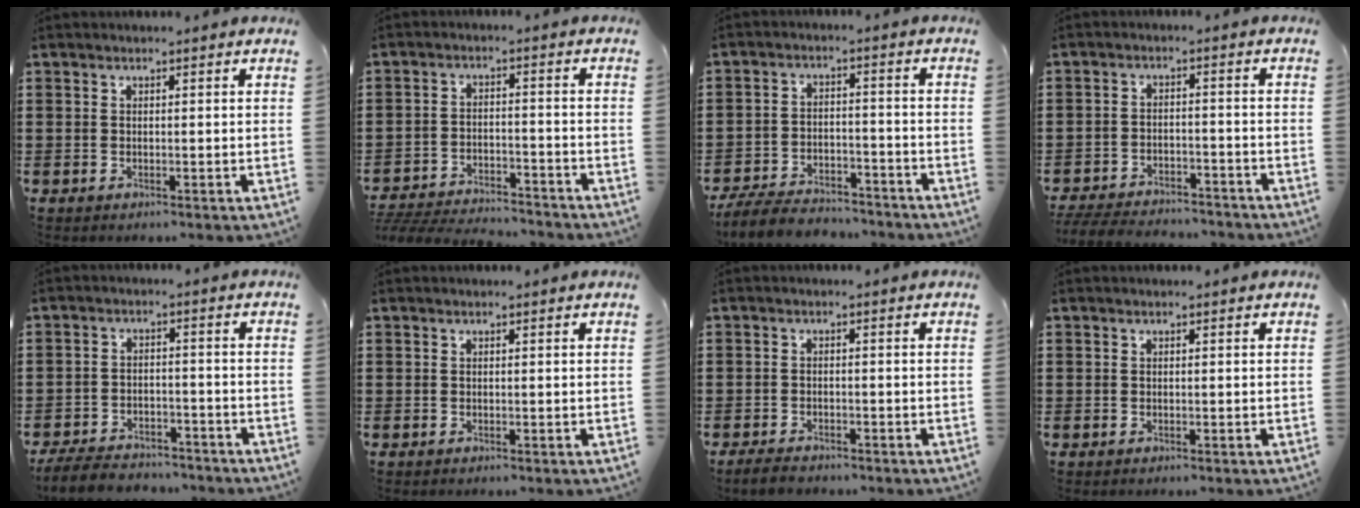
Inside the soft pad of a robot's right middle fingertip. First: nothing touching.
{"total": 5.4, "force": [-5.3, 0.6, 0.8], "torque": [-0.023, 0.006, -0.110]}
{"total": 6.7, "force": [-6.4, 1.5, 1.5], "torque": [-0.035, 0.012, -0.127]}
{"total": 5.3, "force": [-5.2, 1.1, 0.5], "torque": [-0.017, 0.009, -0.108]}
{"total": 6.0, "force": [-5.8, 1.4, 0.8], "torque": [-0.019, 0.015, -0.117]}
{"total": 0.0}
{"total": 2.3, "force": [-2.1, 0.8, 0.5], "torque": [-0.020, 0.004, -0.047]}
{"total": 0.0}